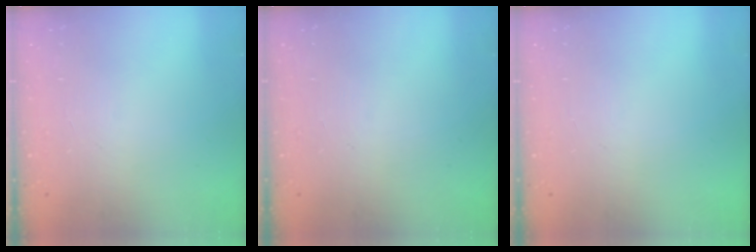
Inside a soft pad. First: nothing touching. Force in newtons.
{"total": 0.0}
{"total": 0.0}